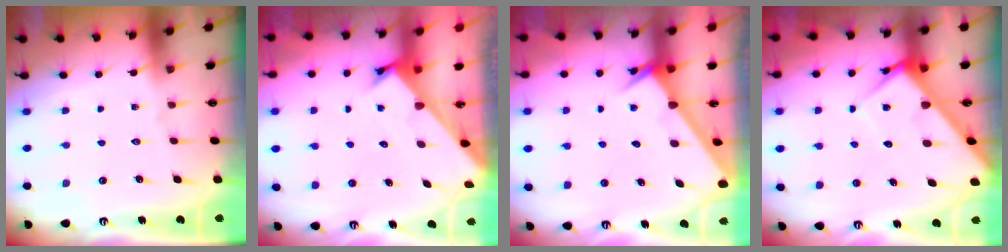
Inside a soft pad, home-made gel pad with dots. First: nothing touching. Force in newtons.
{"total": 2.5, "press": 2.5, "slide": 0.2}
{"total": 2.7, "press": 2.7, "slide": 0.2}
{"total": 5.9, "press": 5.8, "slide": 0.6}